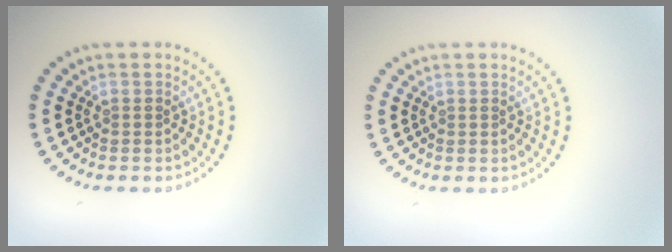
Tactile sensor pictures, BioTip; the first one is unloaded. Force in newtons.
{"total": 0.0}